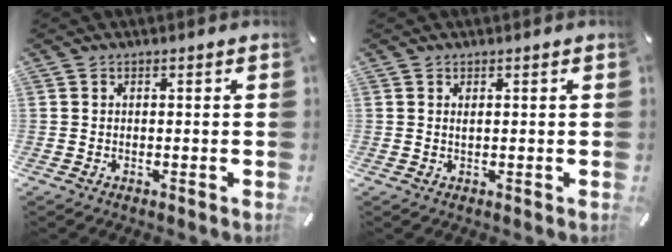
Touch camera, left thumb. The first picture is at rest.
{"total": 0.8, "force": [0.3, 0.1, 0.7], "torque": [-0.013, -0.001, 0.006]}